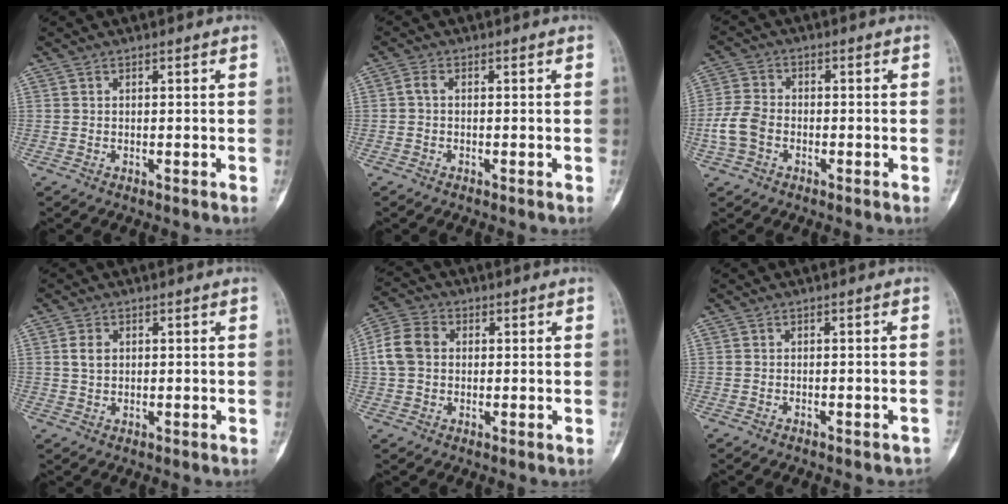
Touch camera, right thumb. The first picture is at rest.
{"total": 1.3, "force": [-0.1, 0.7, 1.1], "torque": [-0.020, 0.002, -0.007]}
{"total": 6.3, "force": [-1.9, 4.5, 3.9], "torque": [-0.083, 0.013, -0.044]}
{"total": 2.7, "force": [0.6, 1.9, 1.8], "torque": [-0.023, 0.002, 0.012]}
{"total": 7.2, "force": [0.6, 5.7, 4.4], "torque": [-0.086, 0.019, 0.005]}
{"total": 2.7, "force": [-2.3, 0.9, 1.0], "torque": [-0.022, 0.017, -0.020]}